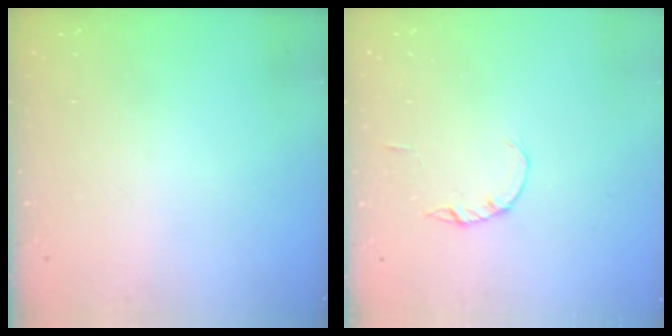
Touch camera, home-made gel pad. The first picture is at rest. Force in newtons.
{"total": 1.0, "press": 1.0, "slide": 0.2}